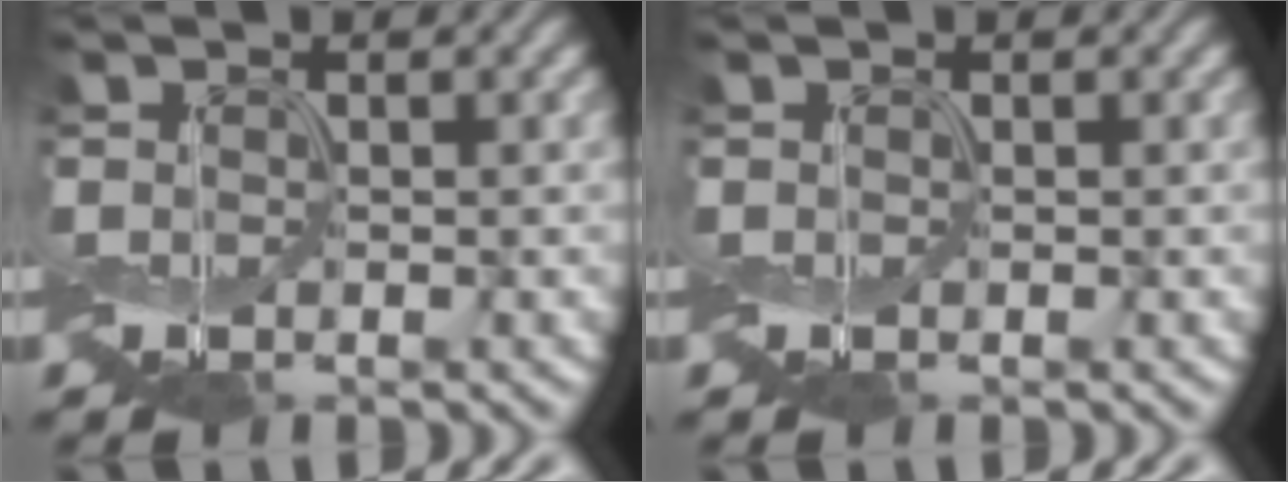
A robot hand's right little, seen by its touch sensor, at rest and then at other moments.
{"total": 0.0}